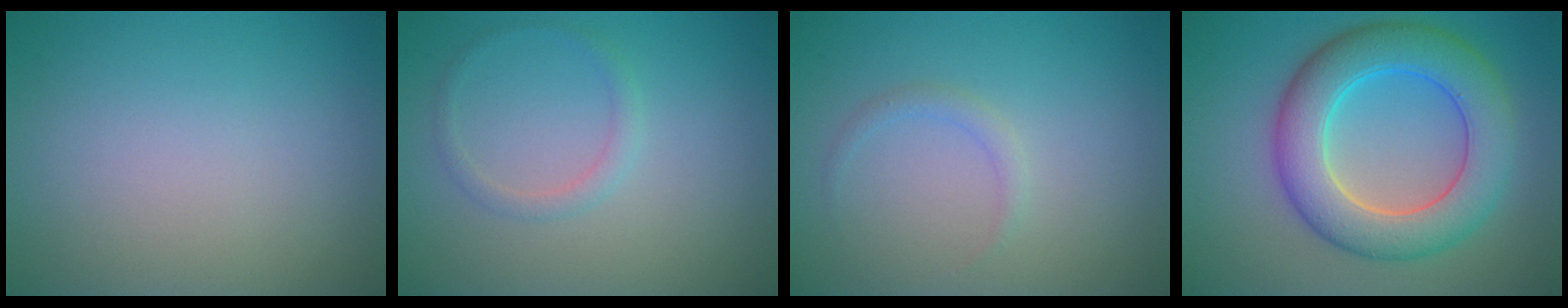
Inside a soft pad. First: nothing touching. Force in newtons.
{"total": 1.3, "press": 1.3, "slide": 0.0}
{"total": 1.0, "press": 1.0, "slide": 0.0}
{"total": 8.1, "press": 8.1, "slide": 0.3}